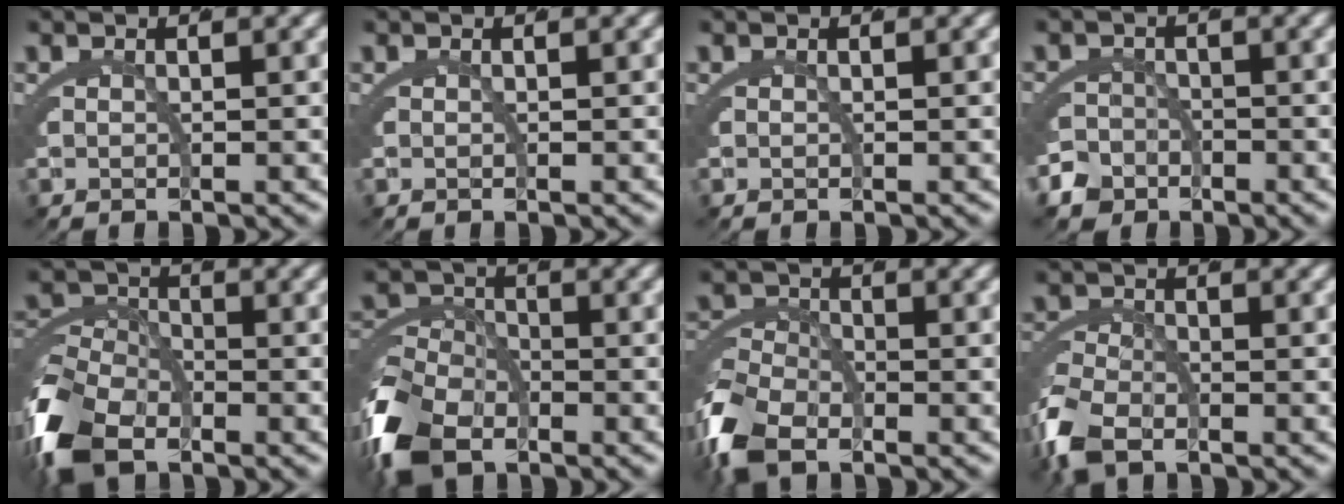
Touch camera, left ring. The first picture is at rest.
{"total": 0.0}
{"total": 0.0}
{"total": 4.1, "force": [-2.7, 2.9, 0.8], "torque": [-0.009, -0.018, -0.044]}
{"total": 6.1, "force": [-3.3, 3.7, 3.5], "torque": [-0.072, -0.023, -0.045]}
{"total": 7.0, "force": [-3.8, 4.5, 3.8], "torque": [-0.070, -0.028, -0.050]}
{"total": 4.5, "force": [-2.5, 2.6, 2.7], "torque": [-0.062, -0.016, -0.034]}
{"total": 3.4, "force": [-2.0, 1.8, 2.1], "torque": [-0.054, -0.013, -0.028]}